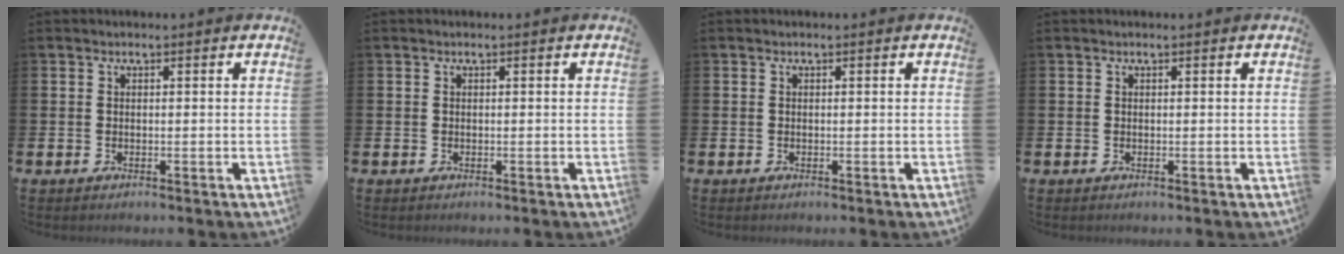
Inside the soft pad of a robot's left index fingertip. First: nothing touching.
{"total": 0.0}
{"total": 0.0}
{"total": 0.0}